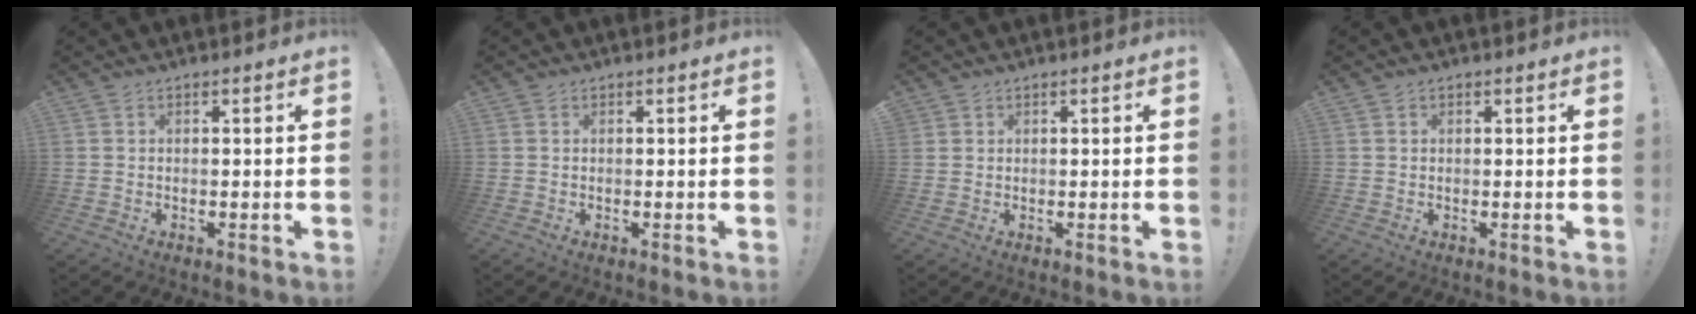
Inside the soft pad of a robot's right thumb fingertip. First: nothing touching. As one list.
[{"total": 0.0}, {"total": 1.0, "force": [0.7, 0.7, 0.1], "torque": [0.008, -0.005, 0.011]}, {"total": 0.6, "force": [0.3, 0.5, 0.1], "torque": [0.006, -0.001, 0.004]}]